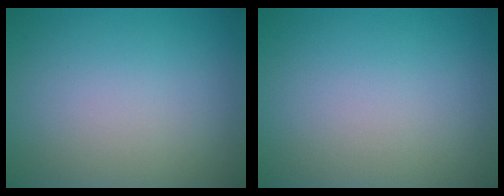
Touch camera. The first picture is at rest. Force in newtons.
{"total": 0.0}